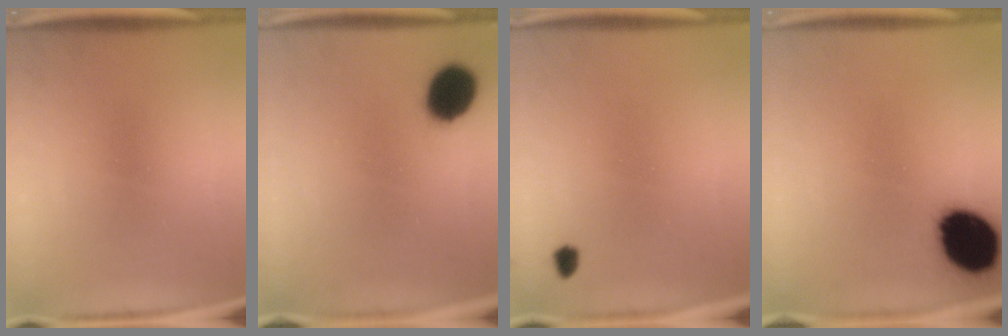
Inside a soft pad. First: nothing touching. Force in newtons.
{"total": 10.7}
{"total": 1.4}
{"total": 17.6}